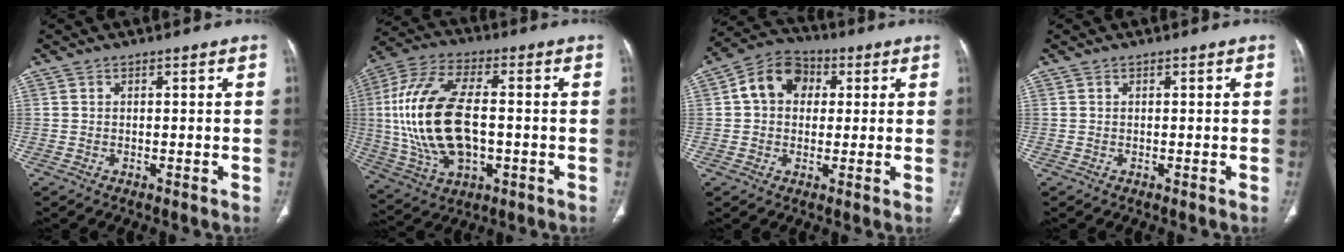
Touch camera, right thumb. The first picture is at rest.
{"total": 20.8, "force": [-0.3, 10.9, 17.7], "torque": [-0.370, 0.009, 0.002]}
{"total": 9.9, "force": [2.0, 7.8, 5.7], "torque": [-0.076, 0.018, 0.022]}
{"total": 0.0}